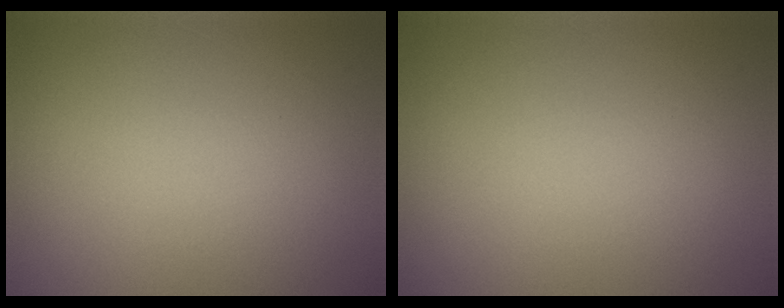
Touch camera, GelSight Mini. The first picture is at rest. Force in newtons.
{"total": 0.0}